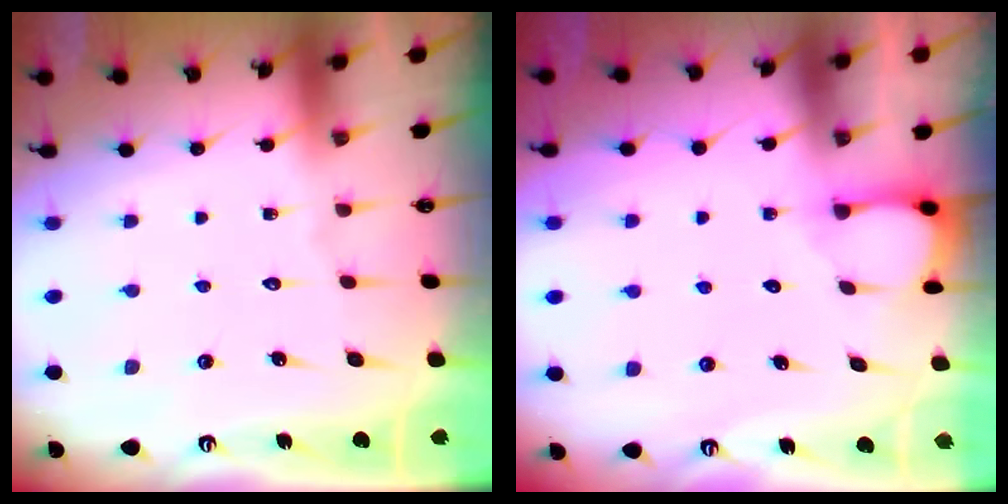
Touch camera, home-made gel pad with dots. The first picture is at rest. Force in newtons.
{"total": 2.3, "press": 2.3, "slide": 0.3}